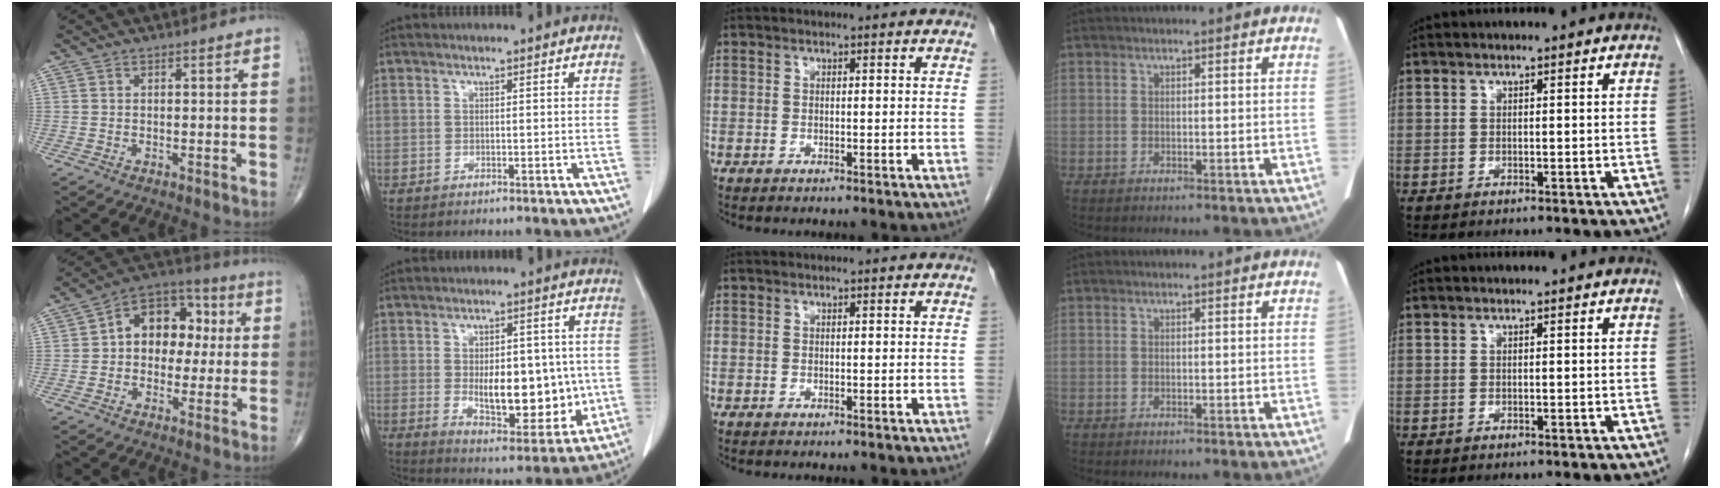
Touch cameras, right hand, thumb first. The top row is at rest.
{"thumb": {"total": 13.2, "force": [1.6, 9.5, 8.9], "torque": [-0.087, 0.030, 0.011]}, "index": {"total": 13.3, "force": [-0.7, 6.3, 11.6], "torque": [-0.164, -0.002, 0.008]}}